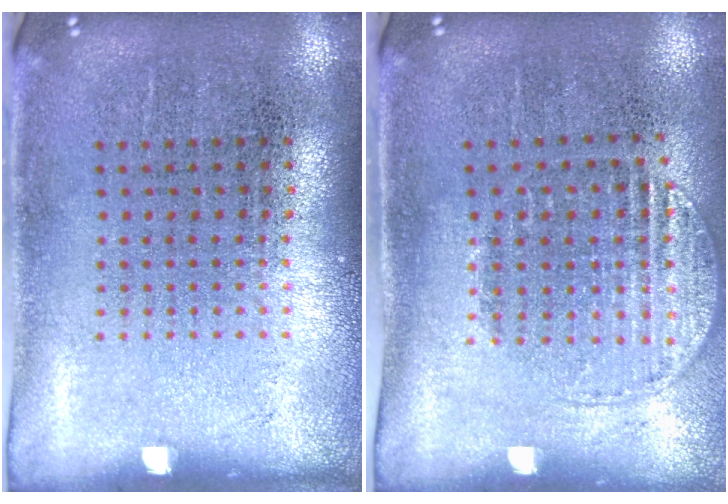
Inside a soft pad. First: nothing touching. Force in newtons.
{"total": 1.3, "press": 1.1, "slide": 0.7}